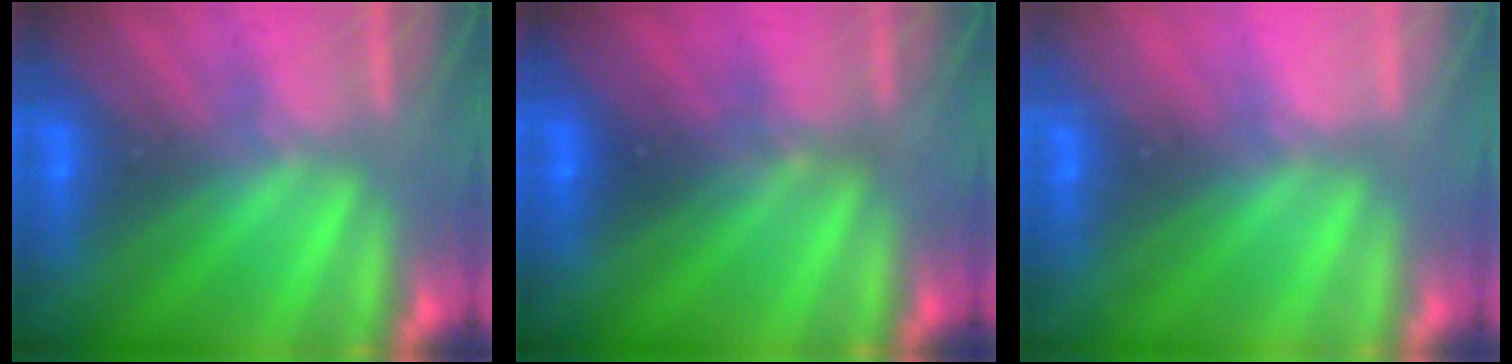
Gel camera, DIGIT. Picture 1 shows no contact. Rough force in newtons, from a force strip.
{"total": 2.3}
{"total": 2.3}